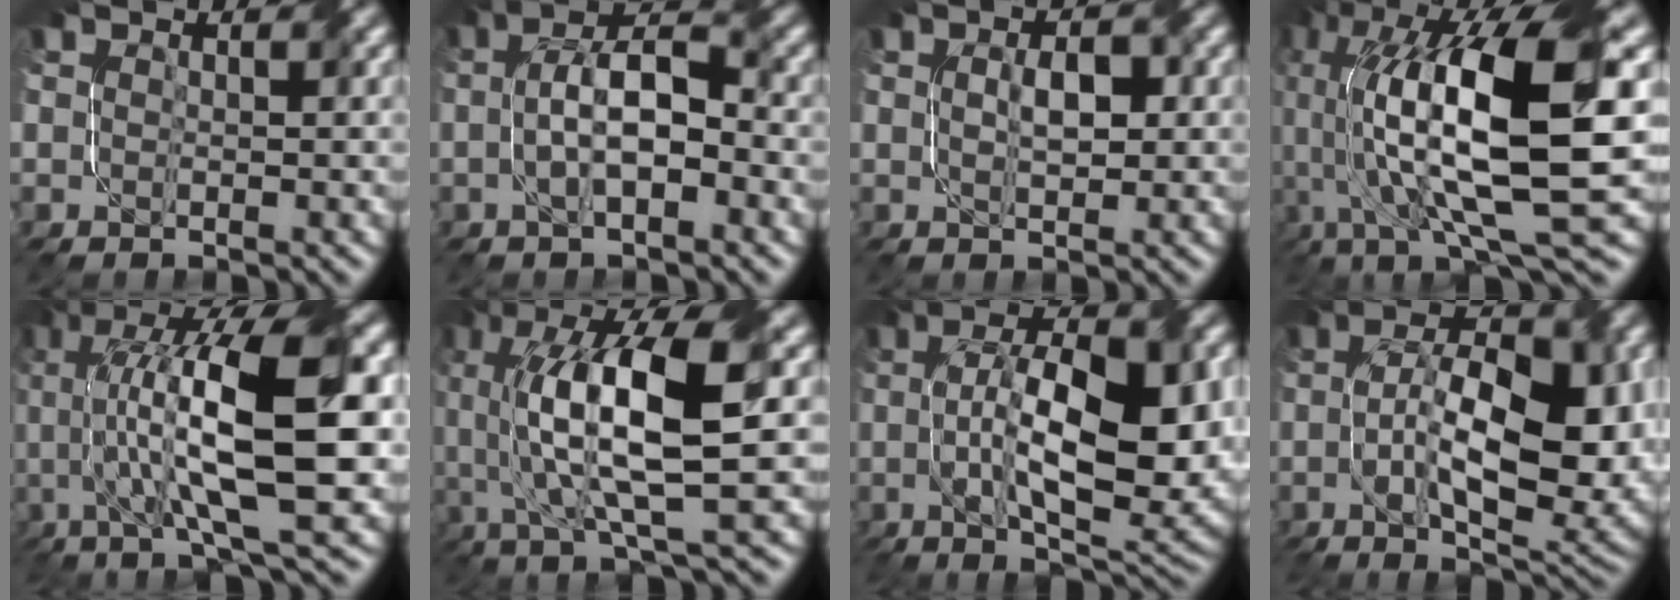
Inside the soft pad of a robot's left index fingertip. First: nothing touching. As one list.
[{"total": 5.4, "force": [-1.0, 2.1, 4.9], "torque": [-0.085, 0.017, -0.017]}, {"total": 2.4, "force": [0.3, 1.1, 2.1], "torque": [-0.035, 0.008, 0.011]}, {"total": 15.9, "force": [0.2, 5.6, 14.9], "torque": [-0.280, 0.008, 0.008]}, {"total": 14.1, "force": [1.3, 3.8, 13.5], "torque": [-0.221, 0.019, 0.032]}, {"total": 12.0, "force": [0.7, 3.7, 11.4], "torque": [-0.200, 0.009, 0.021]}, {"total": 12.8, "force": [0.0, 4.9, 11.8], "torque": [-0.184, 0.002, 0.008]}, {"total": 13.0, "force": [-0.8, 5.7, 11.6], "torque": [-0.181, 0.001, -0.001]}]